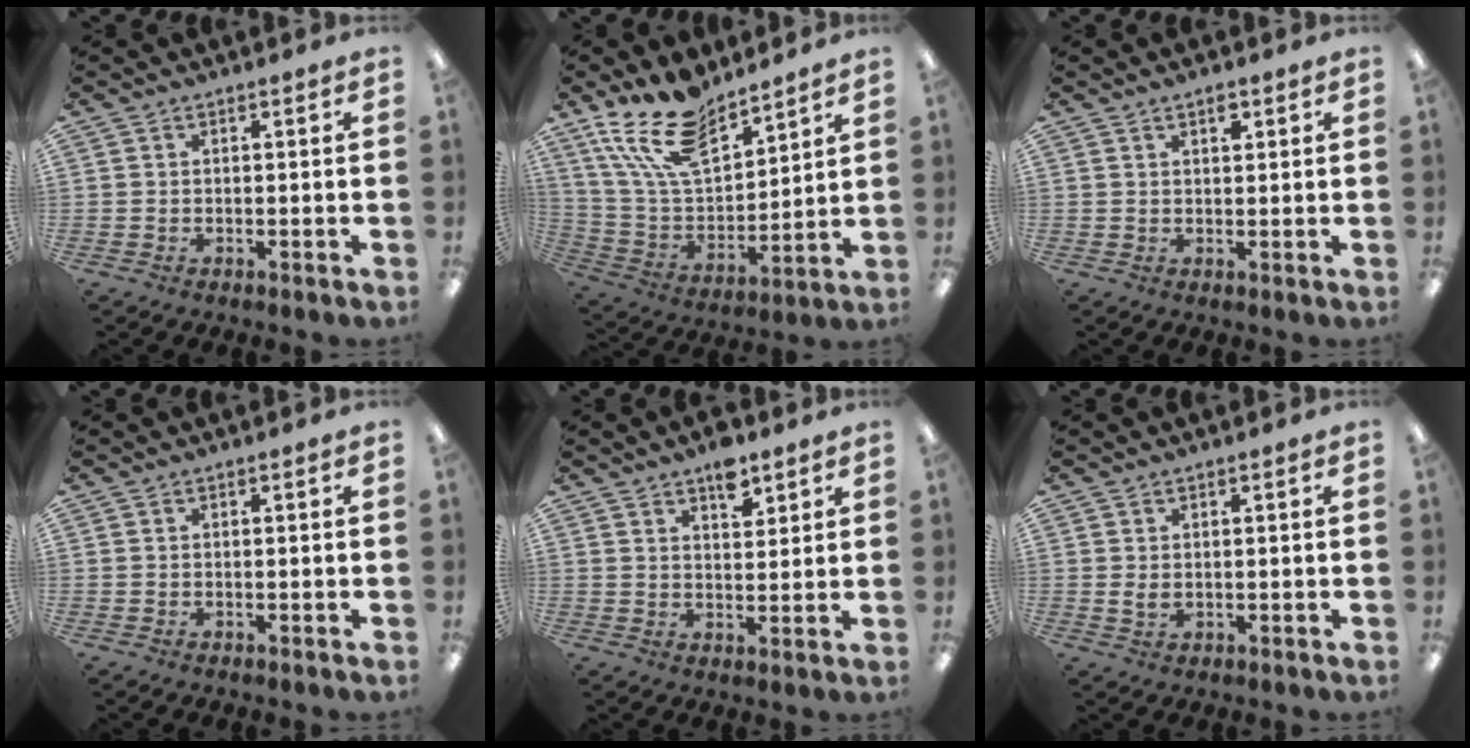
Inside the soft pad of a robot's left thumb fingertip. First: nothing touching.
{"total": 20.4, "force": [14.9, 9.1, 10.5], "torque": [-0.222, -0.085, 0.273]}
{"total": 2.4, "force": [1.6, 1.1, 1.3], "torque": [-0.012, -0.005, 0.025]}
{"total": 0.0}
{"total": 6.3, "force": [4.5, 3.1, 3.1], "torque": [-0.031, -0.025, 0.075]}
{"total": 2.1, "force": [0.4, 1.2, 1.6], "torque": [-0.023, -0.001, 0.005]}